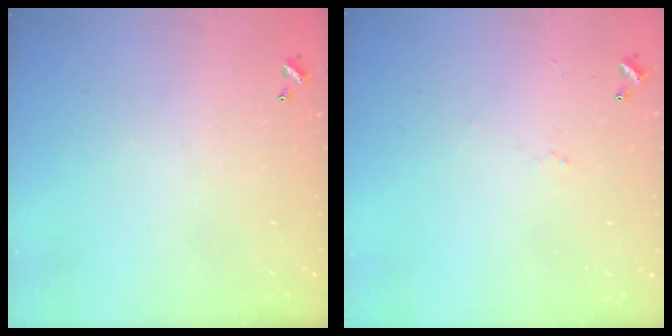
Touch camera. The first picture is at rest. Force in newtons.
{"total": 1.9, "press": 1.8, "slide": 0.6}